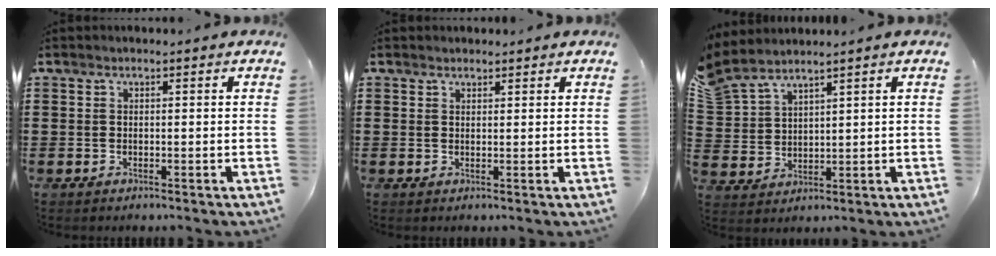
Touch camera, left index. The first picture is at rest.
{"total": 1.3, "force": [1.2, 0.4, 0.0], "torque": [-0.003, 0.002, 0.024]}
{"total": 3.8, "force": [3.4, 1.6, 0.7], "torque": [-0.035, -0.012, 0.061]}